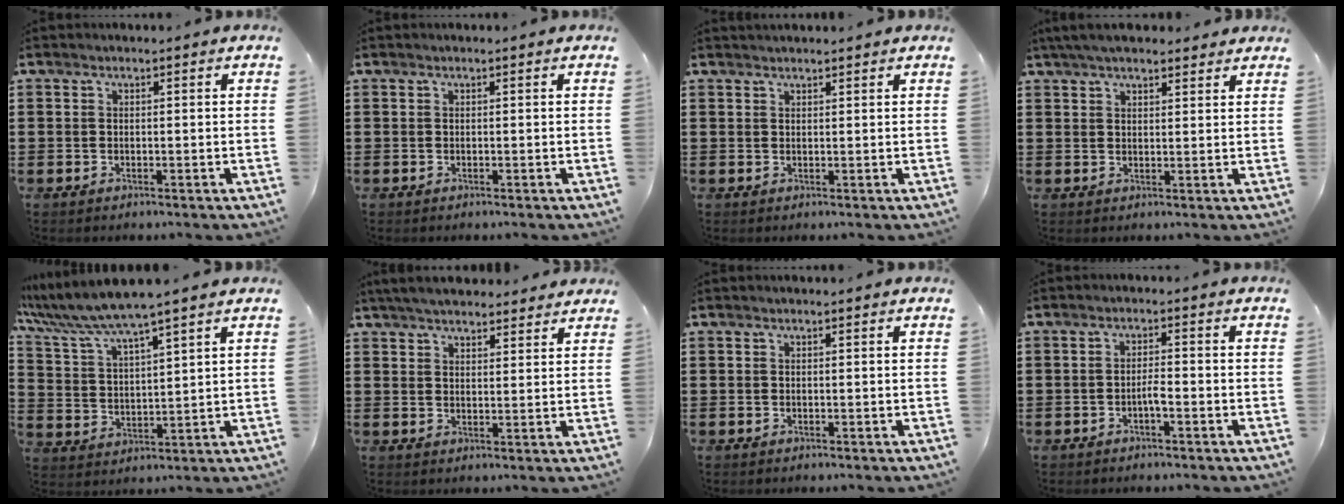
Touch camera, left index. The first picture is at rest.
{"total": 0.0}
{"total": 1.0, "force": [1.0, 0.1, 0.0], "torque": [-0.002, 0.000, 0.021]}
{"total": 4.2, "force": [3.7, 0.9, 1.7], "torque": [-0.042, 0.000, 0.070]}
{"total": 6.9, "force": [6.0, -0.2, 3.3], "torque": [-0.087, -0.027, 0.104]}
{"total": 4.5, "force": [4.3, 0.7, 1.1], "torque": [-0.034, -0.006, 0.081]}
{"total": 0.0}
{"total": 2.1, "force": [-1.0, 0.3, 1.8], "torque": [-0.035, 0.004, -0.020]}